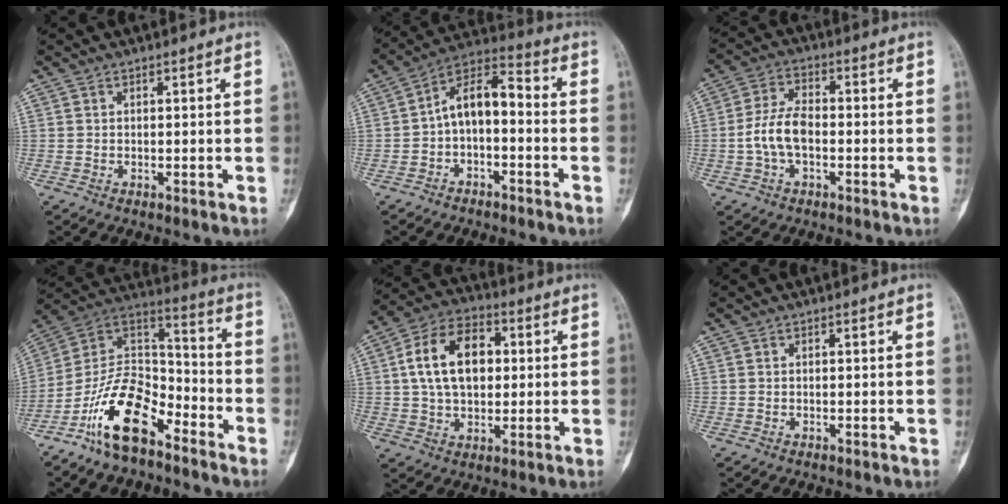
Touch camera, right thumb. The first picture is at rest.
{"total": 9.5, "force": [-1.8, 5.2, 7.8], "torque": [-0.121, 0.054, -0.043]}
{"total": 7.8, "force": [-1.5, 4.3, 6.3], "torque": [-0.131, 0.024, -0.034]}
{"total": 16.5, "force": [-10.1, 7.8, 10.5], "torque": [-0.180, 0.084, -0.195]}
{"total": 14.3, "force": [2.2, 9.3, 10.7], "torque": [-0.162, 0.017, 0.032]}
{"total": 0.0}